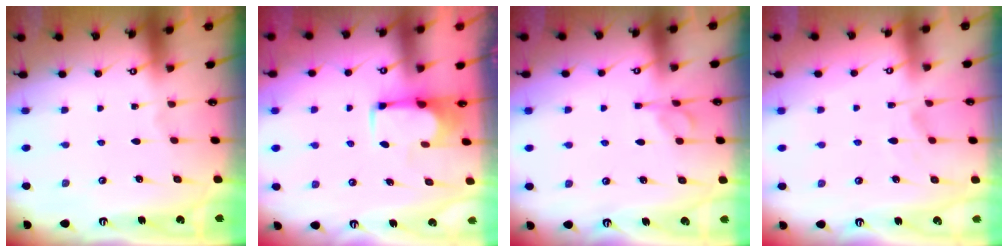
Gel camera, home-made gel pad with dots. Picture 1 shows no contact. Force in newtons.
{"total": 1.6, "press": 1.5, "slide": 0.6}
{"total": 4.4, "press": 4.4, "slide": 0.6}
{"total": 2.3, "press": 2.0, "slide": 1.2}